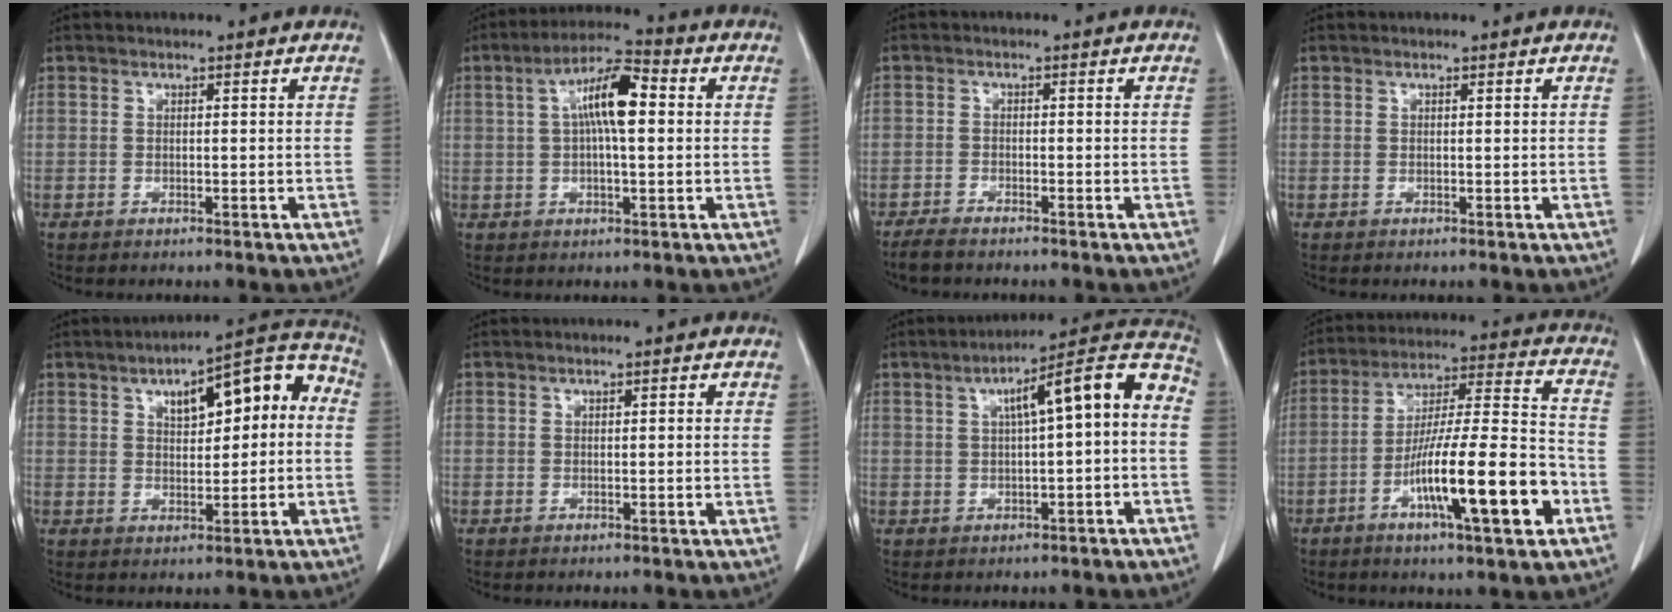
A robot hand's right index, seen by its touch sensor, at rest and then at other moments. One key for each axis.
{"total": 9.2, "fx": 1.6, "fy": 2.1, "fz": 8.8, "tx": -0.161, "ty": 0.024, "tz": 0.023}
{"total": 2.8, "fx": -2.5, "fy": 0.4, "fz": 1.3, "tx": -0.025, "ty": -0.006, "tz": -0.044}
{"total": 0.0}
{"total": 12.4, "fx": 2.5, "fy": 4.8, "fz": 11.1, "tx": -0.142, "ty": 0.047, "tz": 0.036}
{"total": 0.7, "fx": 0.2, "fy": 0.2, "fz": 0.6, "tx": -0.011, "ty": 0.002, "tz": 0.002}
{"total": 11.5, "fx": 1.4, "fy": 1.7, "fz": 11.3, "tx": -0.156, "ty": 0.043, "tz": 0.015}
{"total": 17.6, "fx": -6.9, "fy": 1.5, "fz": 16.2, "tx": -0.278, "ty": -0.003, "tz": -0.112}